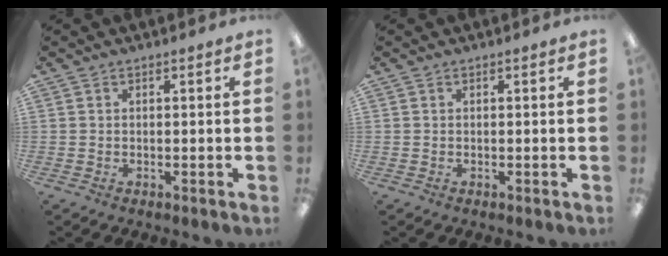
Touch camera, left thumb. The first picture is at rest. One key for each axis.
{"total": 0.0}